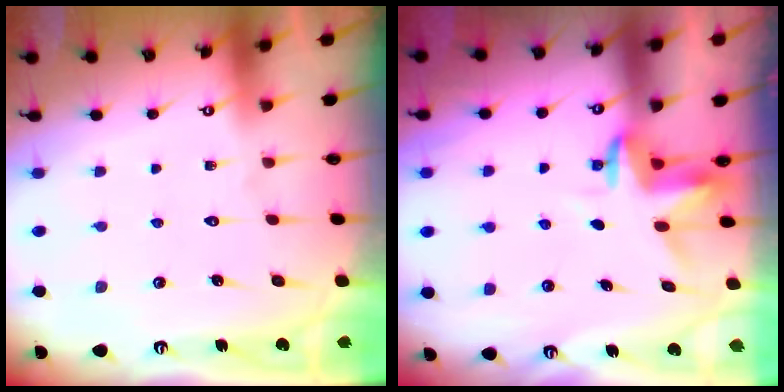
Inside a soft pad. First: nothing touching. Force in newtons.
{"total": 3.5, "press": 3.5, "slide": 0.2}